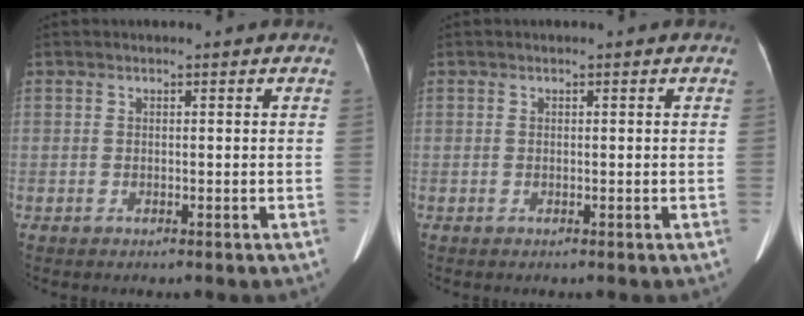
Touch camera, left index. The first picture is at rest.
{"total": 0.0}